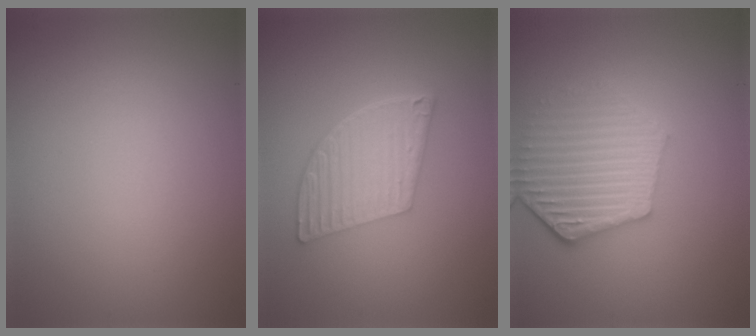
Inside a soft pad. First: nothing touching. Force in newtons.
{"total": 6.1, "press": 4.3, "slide": 4.3}
{"total": 5.1, "press": 4.2, "slide": 2.9}